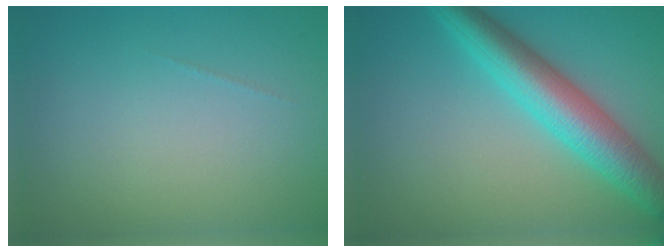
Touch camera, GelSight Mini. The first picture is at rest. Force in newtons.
{"total": 6.7, "press": 6.7, "slide": 0.0}